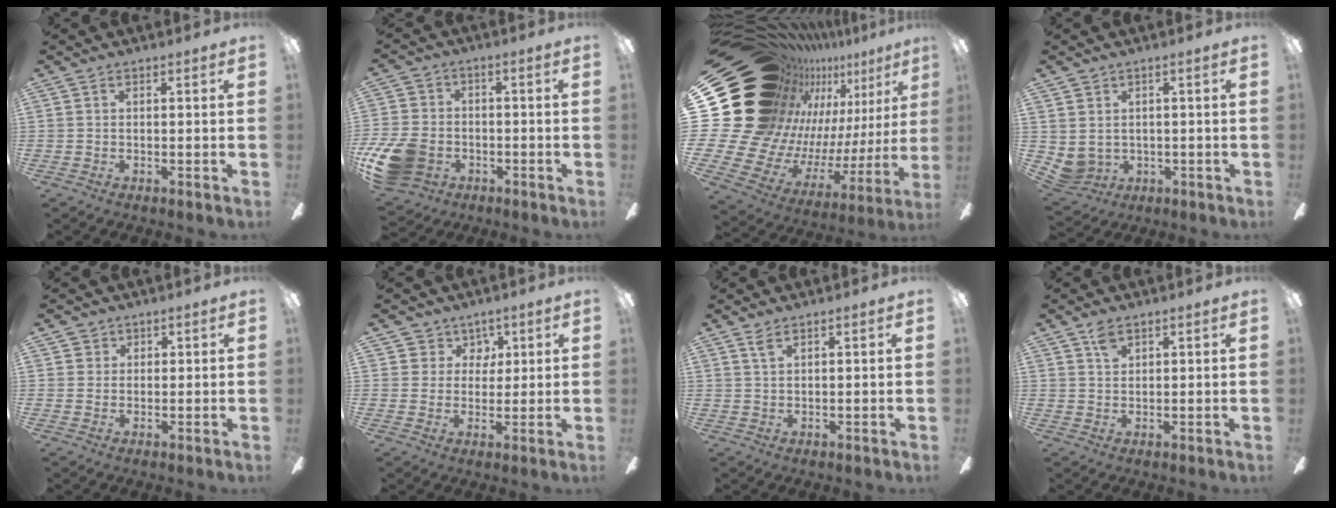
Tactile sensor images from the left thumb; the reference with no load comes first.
{"total": 13.6, "force": [-5.2, 10.1, 7.5], "torque": [-0.148, 0.033, -0.093]}
{"total": 27.9, "force": [13.9, 19.3, 14.6], "torque": [-0.265, -0.151, 0.326]}
{"total": 3.8, "force": [0.5, 3.6, 0.9], "torque": [-0.047, -0.010, 0.006]}
{"total": 2.3, "force": [1.3, 1.9, -0.1], "torque": [0.012, -0.001, 0.020]}
{"total": 5.6, "force": [2.8, 4.8, 0.5], "torque": [-0.018, -0.006, 0.050]}
{"total": 2.0, "force": [1.4, 0.7, 1.2], "torque": [-0.029, 0.001, 0.026]}
{"total": 3.1, "force": [2.1, 1.5, 1.7], "torque": [-0.032, -0.004, 0.038]}